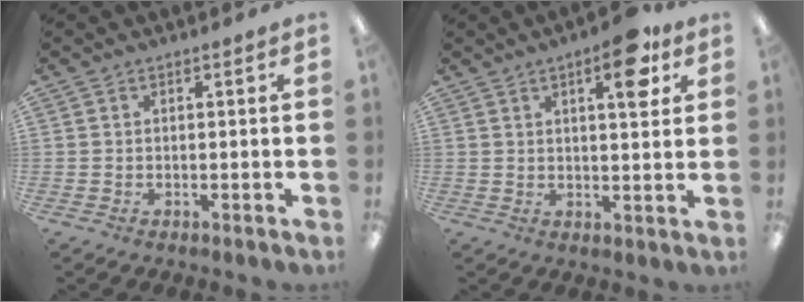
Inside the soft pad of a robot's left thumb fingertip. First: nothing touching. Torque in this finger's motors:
{"motor_torque": [0.01, 0.12, -0.14, -0.28, 0.08]}